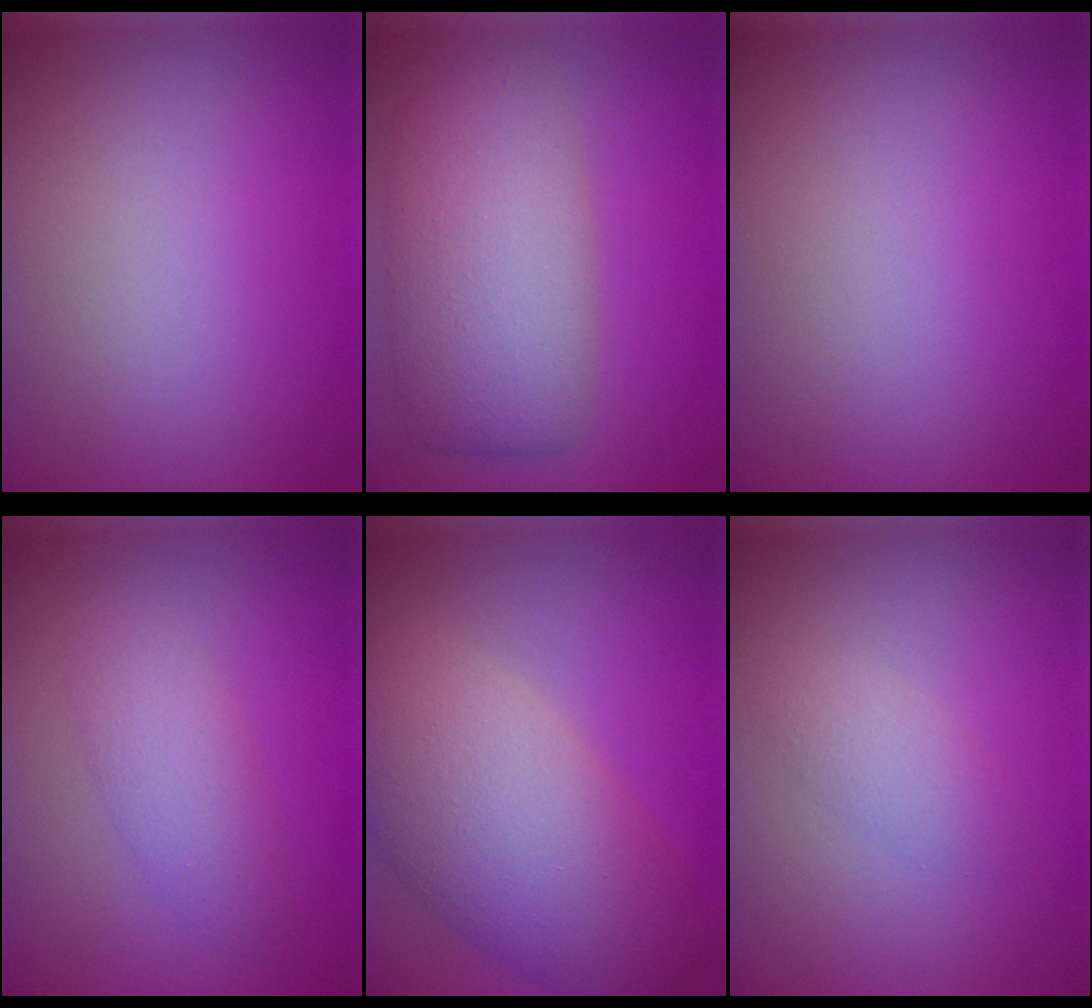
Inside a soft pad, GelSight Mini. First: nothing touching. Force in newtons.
{"total": 8.0, "press": 8.0, "slide": 0.5}
{"total": 0.0}
{"total": 2.8, "press": 2.8, "slide": 0.1}
{"total": 9.7, "press": 9.7, "slide": 0.6}
{"total": 1.8, "press": 1.8, "slide": 0.0}